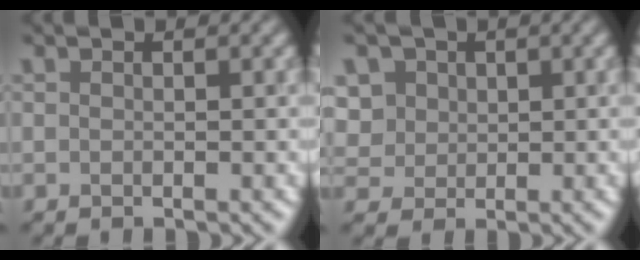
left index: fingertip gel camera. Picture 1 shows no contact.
{"total": 3.5, "force": [1.5, 3.1, 0.9], "torque": [-0.060, 0.016, 0.046]}